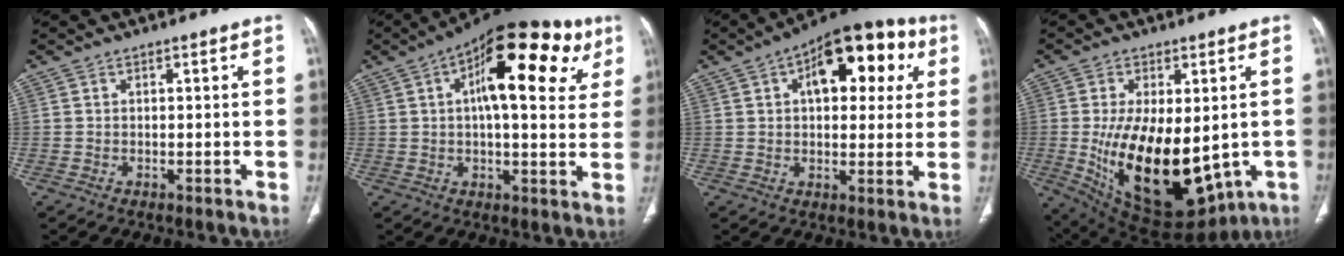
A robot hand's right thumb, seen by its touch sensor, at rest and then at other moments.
{"total": 22.9, "force": [8.3, 9.7, 19.0], "torque": [-0.240, 0.011, 0.110]}
{"total": 19.1, "force": [6.6, 9.9, 15.0], "torque": [-0.158, 0.016, 0.085]}
{"total": 22.5, "force": [-3.2, 12.1, 18.7], "torque": [-0.309, -0.025, -0.010]}